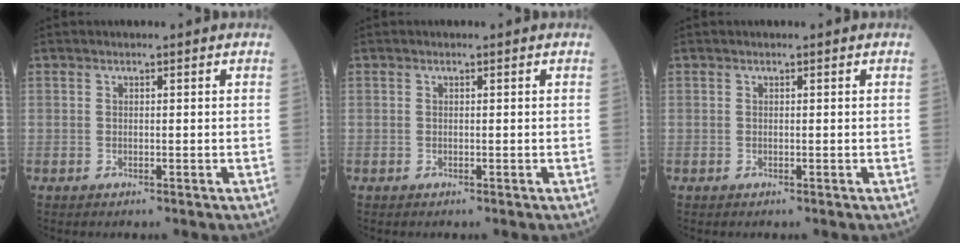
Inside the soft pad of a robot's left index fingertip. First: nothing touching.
{"total": 0.0}
{"total": 0.0}